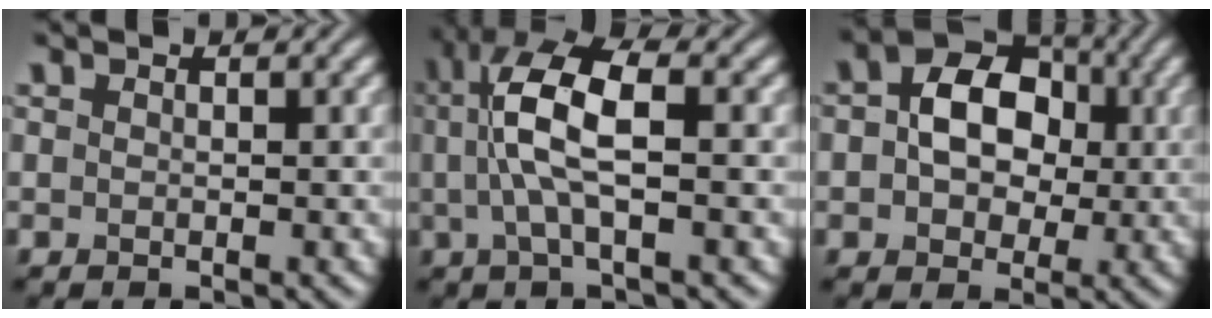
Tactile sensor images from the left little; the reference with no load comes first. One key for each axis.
{"total": 6.8, "fx": 0.6, "fy": 2.3, "fz": 6.4, "tx": -0.137, "ty": 0.011, "tz": 0.007}
{"total": 8.2, "fx": 0.7, "fy": 6.0, "fz": 5.5, "tx": -0.077, "ty": 0.015, "tz": -0.004}